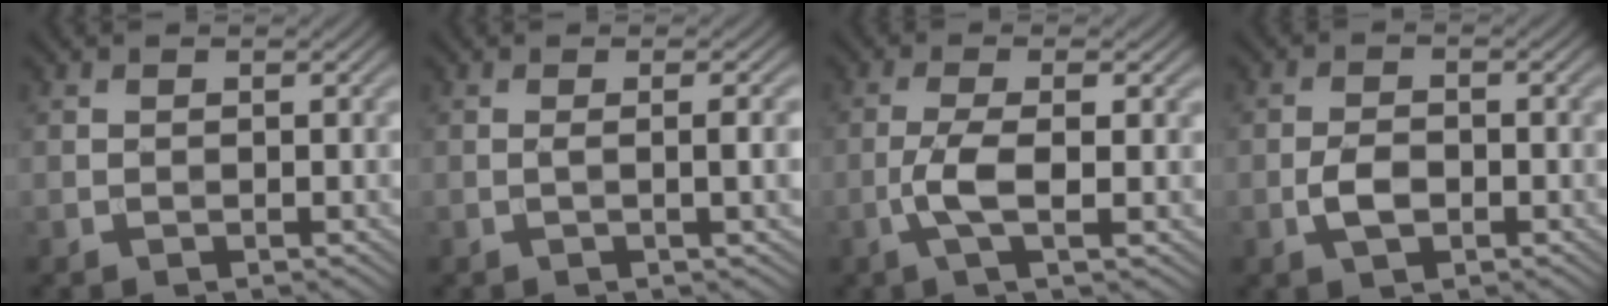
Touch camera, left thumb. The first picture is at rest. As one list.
[{"total": 3.4, "force": [-0.1, 0.6, 3.3], "torque": [-0.049, 0.005, -0.005]}, {"total": 4.4, "force": [-1.0, 0.8, 4.2], "torque": [-0.092, 0.004, -0.027]}, {"total": 3.1, "force": [-1.1, 1.7, 2.4], "torque": [-0.049, -0.001, -0.025]}]